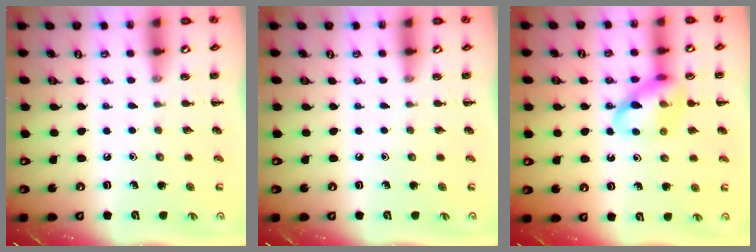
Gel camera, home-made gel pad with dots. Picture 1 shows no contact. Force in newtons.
{"total": 0.0}
{"total": 12.5, "press": 12.4, "slide": 1.8}